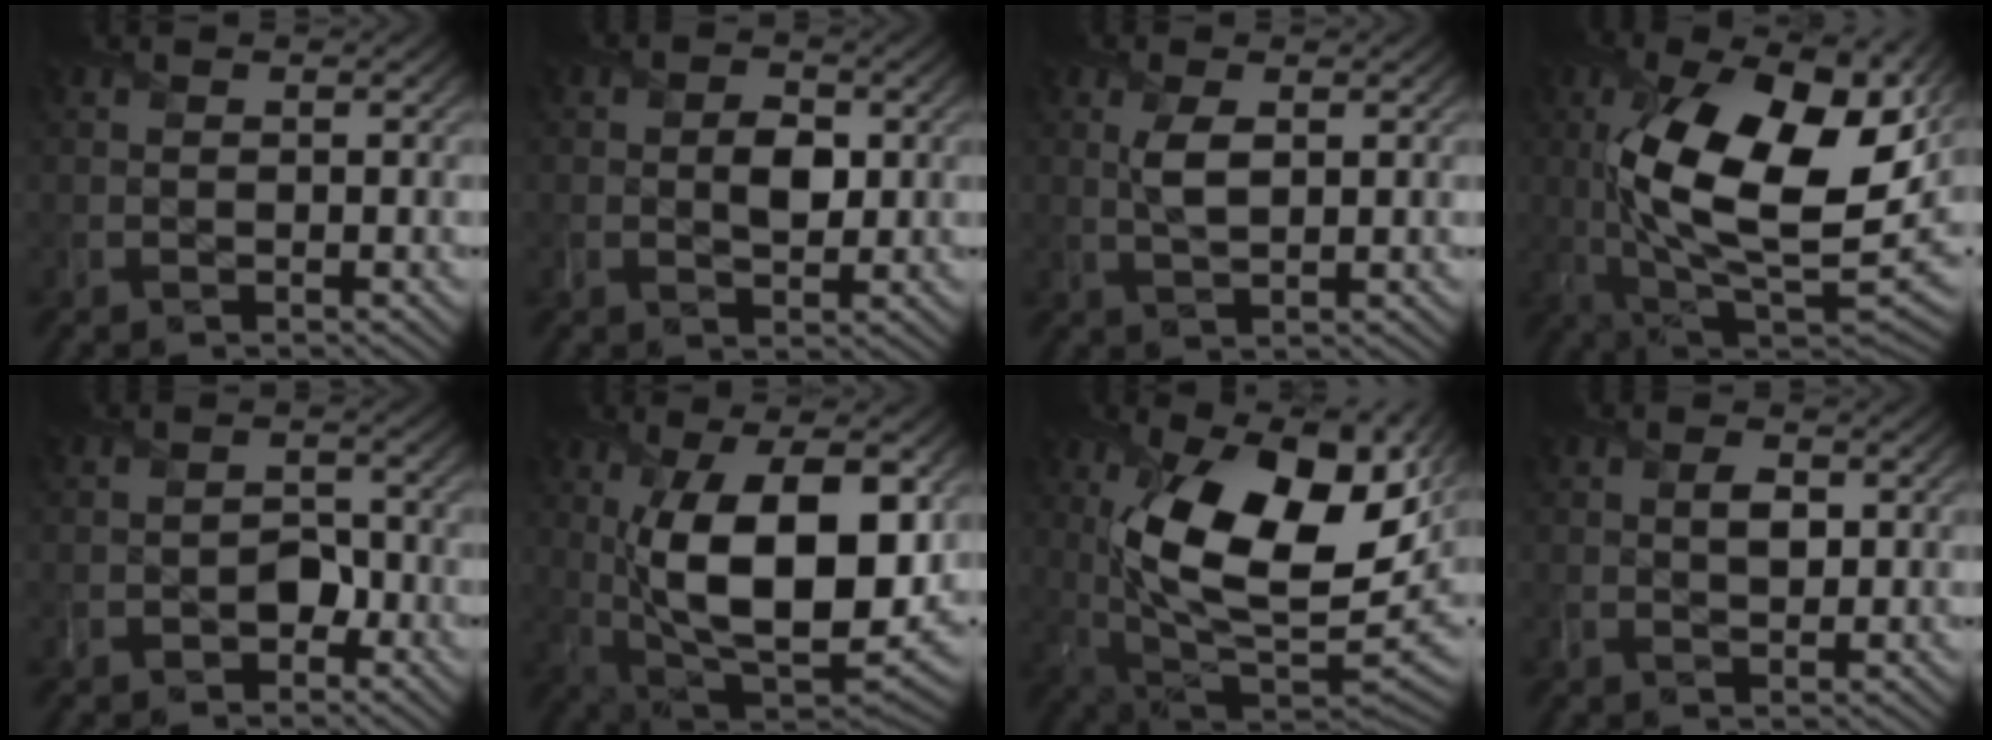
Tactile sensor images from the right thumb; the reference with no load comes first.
{"total": 3.1, "force": [0.1, 2.1, 2.3], "torque": [-0.041, -0.006, -0.002]}
{"total": 3.0, "force": [0.9, 1.2, 2.6], "torque": [-0.064, 0.001, 0.017]}
{"total": 18.8, "force": [3.2, 8.9, 16.3], "torque": [-0.300, -0.009, 0.050]}
{"total": 2.9, "force": [-1.6, 2.1, 1.2], "torque": [-0.013, -0.001, -0.032]}
{"total": 16.8, "force": [2.2, 8.3, 14.5], "torque": [-0.247, -0.015, 0.041]}
{"total": 18.1, "force": [5.0, 8.9, 14.9], "torque": [-0.255, -0.008, 0.083]}
{"total": 2.1, "force": [0.3, 1.3, 1.6], "torque": [-0.031, -0.004, 0.005]}